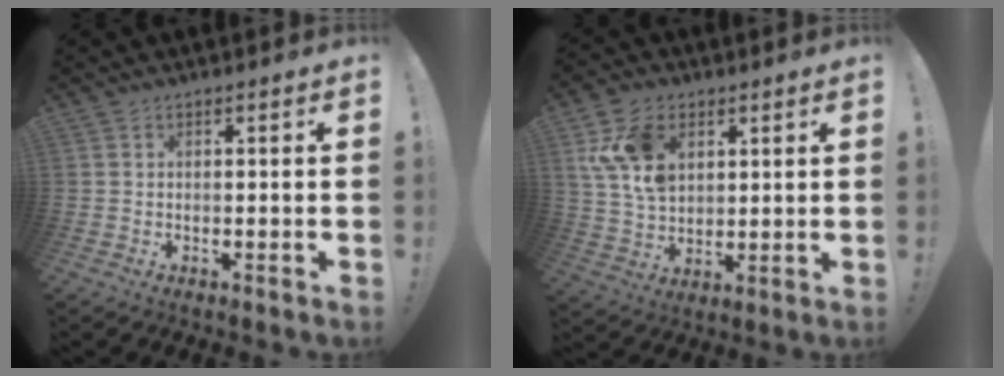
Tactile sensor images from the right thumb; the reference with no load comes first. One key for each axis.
{"total": 14.6, "fx": 5.8, "fy": 10.1, "fz": 8.8, "tx": -0.152, "ty": -0.012, "tz": 0.113}